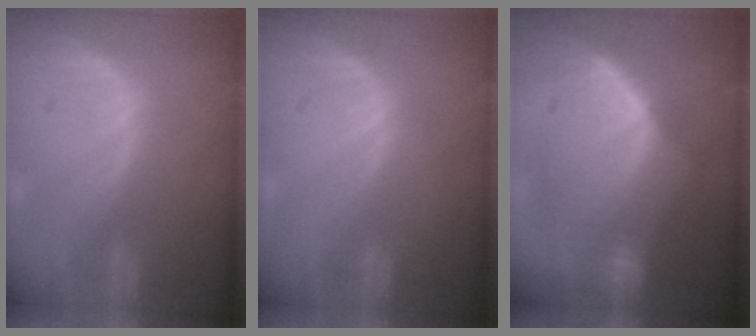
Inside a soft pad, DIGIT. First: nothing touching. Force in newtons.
{"total": 0.0}
{"total": 9.5, "press": 9.1, "slide": 3.0}